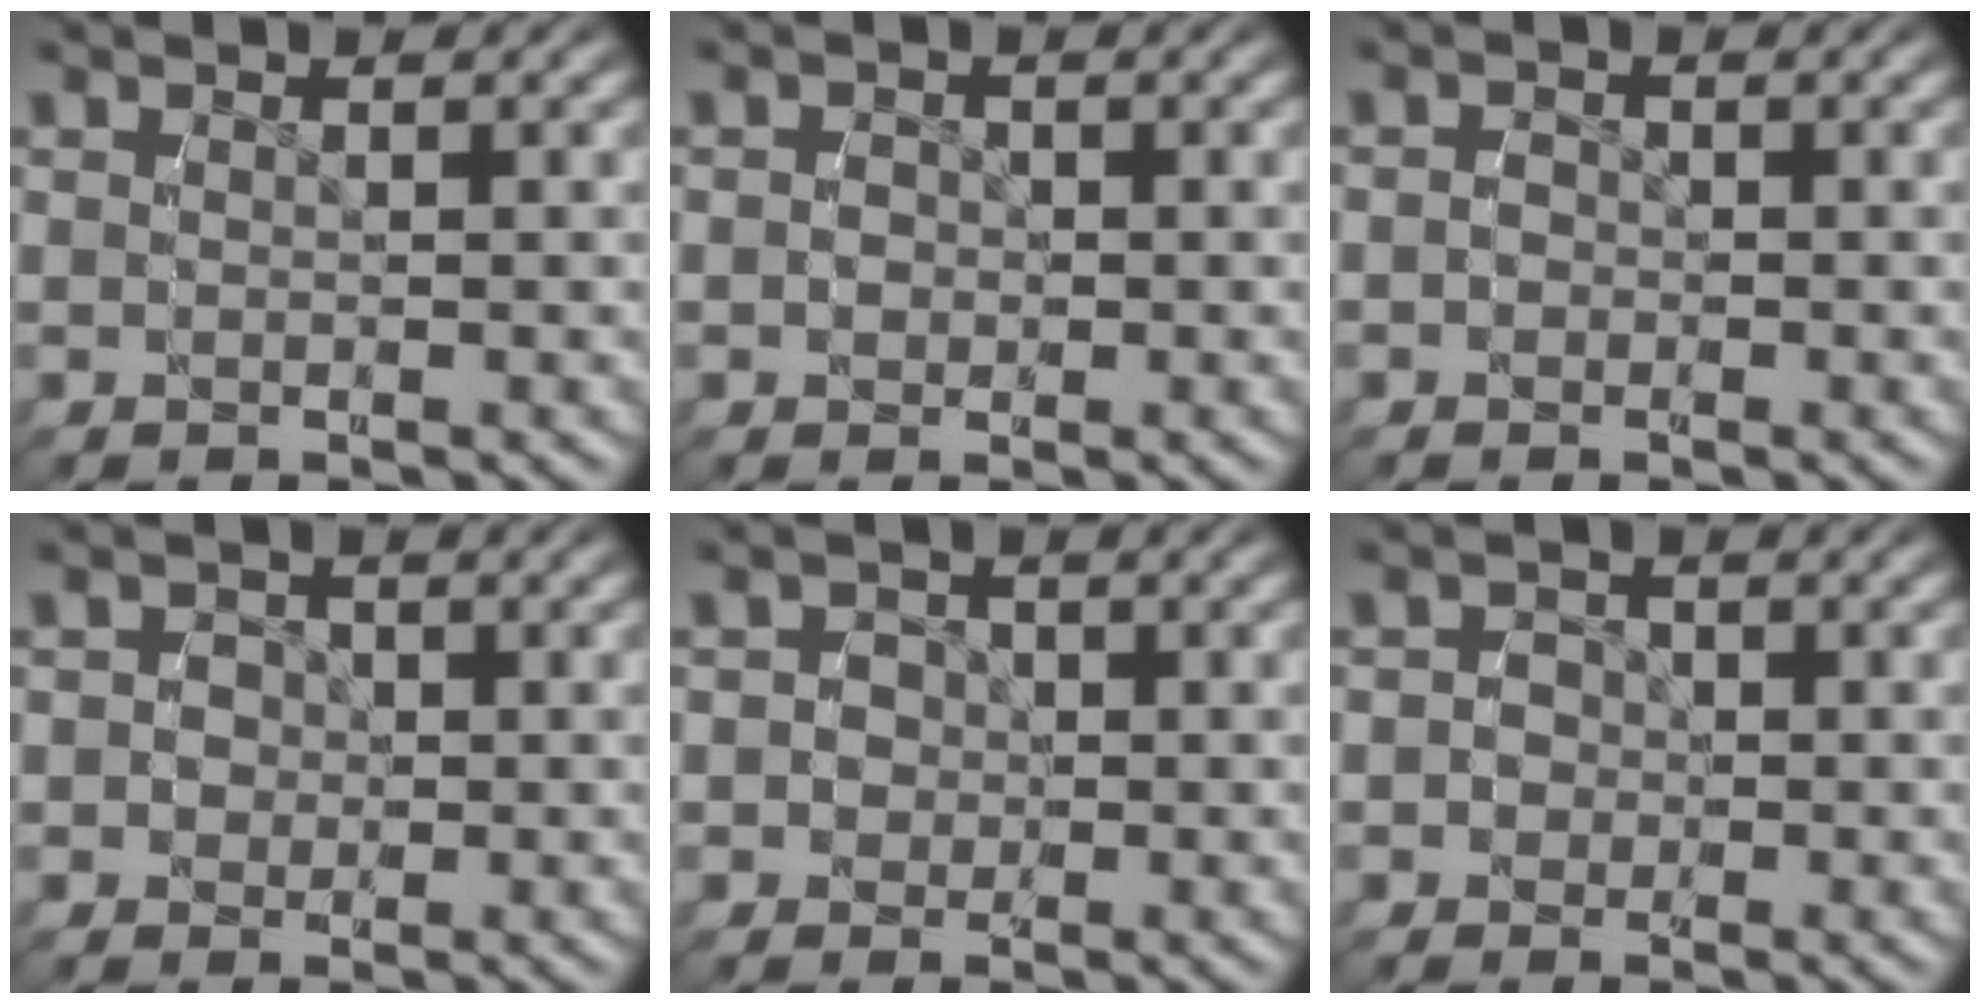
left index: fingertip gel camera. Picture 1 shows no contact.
{"total": 1.1, "force": [-0.3, 1.1, 0.0], "torque": [-0.004, 0.000, -0.008]}
{"total": 1.4, "force": [-0.7, 1.2, 0.0], "torque": [-0.006, -0.004, -0.015]}
{"total": 2.5, "force": [-0.5, 2.5, 0.4], "torque": [-0.013, -0.006, -0.010]}
{"total": 3.2, "force": [-0.6, 3.1, 0.4], "torque": [-0.016, -0.007, -0.013]}
{"total": 2.7, "force": [-0.8, 2.6, 0.1], "torque": [-0.010, -0.007, -0.018]}